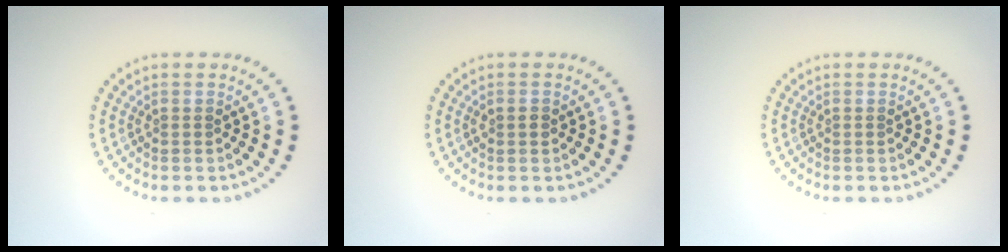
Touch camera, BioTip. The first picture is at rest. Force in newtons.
{"total": 1.2, "press": 1.2, "slide": 0.1}
{"total": 0.0}